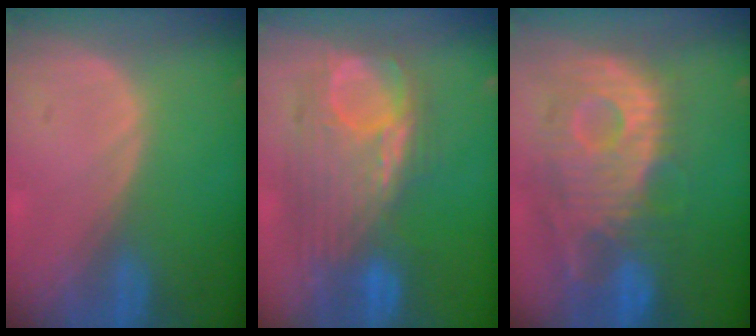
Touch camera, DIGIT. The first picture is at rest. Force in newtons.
{"total": 9.9, "press": 9.6, "slide": 2.5}
{"total": 12.0, "press": 10.7, "slide": 5.4}